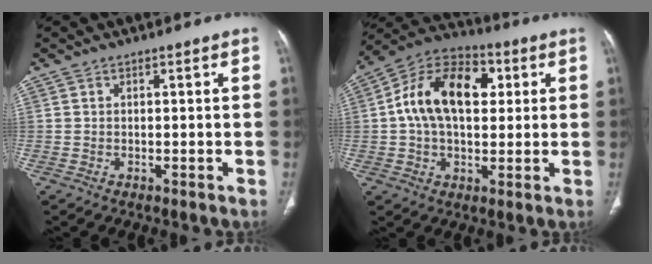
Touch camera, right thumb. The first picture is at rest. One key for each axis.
{"total": 16.8, "fx": 3.0, "fy": 10.6, "fz": 12.7, "tx": -0.198, "ty": 0.024, "tz": 0.043}